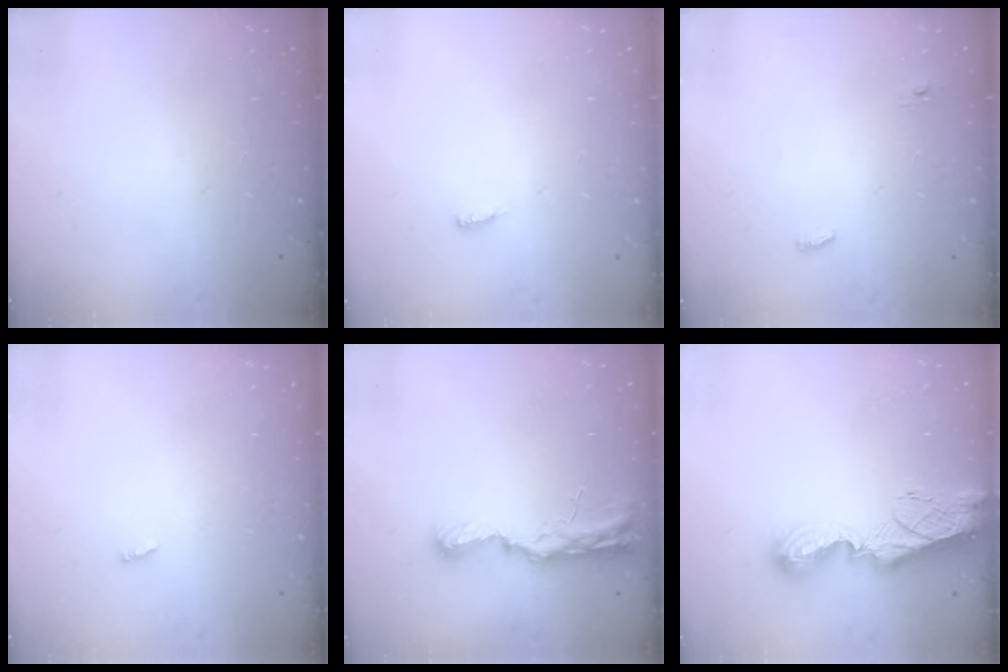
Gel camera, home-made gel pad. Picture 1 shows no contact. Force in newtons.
{"total": 4.3, "press": 4.1, "slide": 1.3}
{"total": 3.6, "press": 3.4, "slide": 1.0}
{"total": 1.9, "press": 1.9, "slide": 0.2}
{"total": 10.5, "press": 9.6, "slide": 4.3}
{"total": 11.7, "press": 11.6, "slide": 1.1}